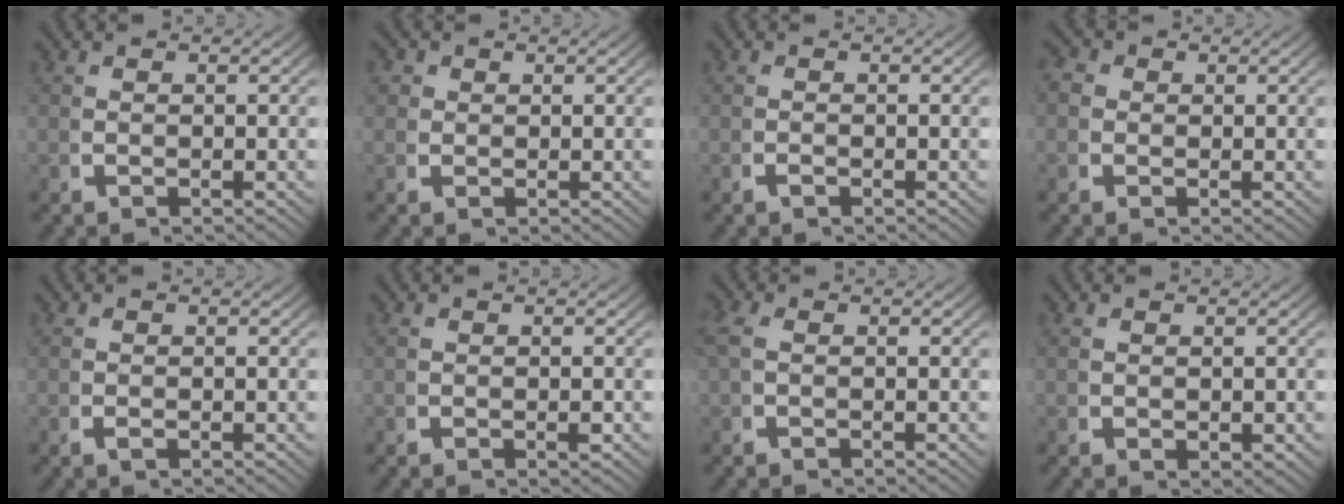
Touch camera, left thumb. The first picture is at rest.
{"total": 1.9, "force": [0.8, 1.7, 0.6], "torque": [-0.015, -0.005, 0.013]}
{"total": 0.5, "force": [-0.4, 0.1, 0.3], "torque": [-0.008, 0.000, -0.009]}
{"total": 2.5, "force": [0.4, 2.3, 0.9], "torque": [-0.019, -0.003, -0.001]}
{"total": 0.5, "force": [-0.2, 0.2, 0.5], "torque": [-0.012, -0.002, -0.003]}
{"total": 0.6, "force": [0.0, 0.1, 0.6], "torque": [-0.010, 0.002, -0.001]}
{"total": 1.3, "force": [-0.1, 0.8, 1.0], "torque": [-0.034, 0.000, 0.001]}
{"total": 0.9, "force": [0.3, 0.6, 0.7], "torque": [-0.010, -0.006, 0.009]}